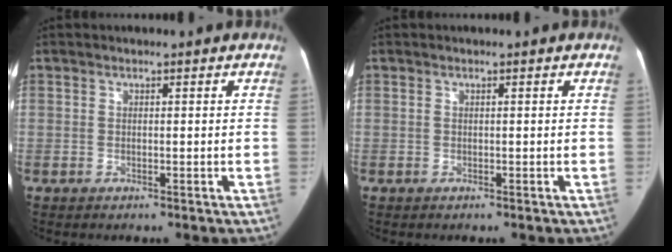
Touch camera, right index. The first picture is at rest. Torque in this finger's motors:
{"motor_torque": [0.07, 0.01, 0.01, 0.01]}